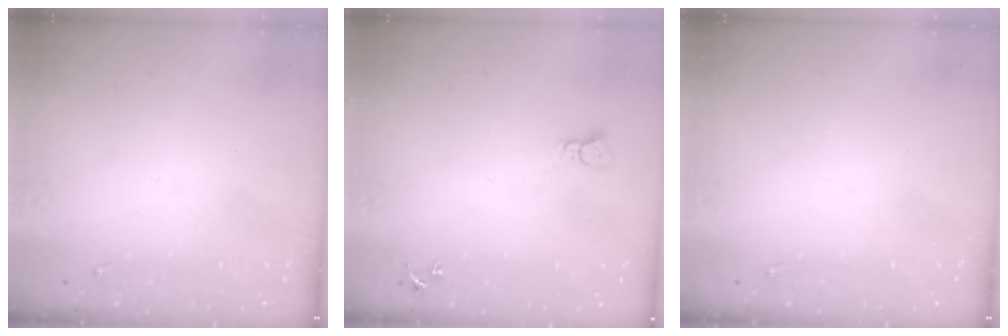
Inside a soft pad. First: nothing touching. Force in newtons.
{"total": 2.3, "press": 2.3, "slide": 0.3}
{"total": 0.0}